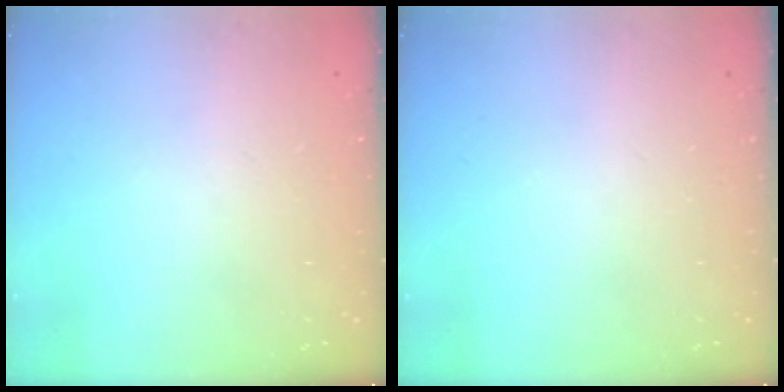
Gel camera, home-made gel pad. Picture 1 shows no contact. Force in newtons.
{"total": 0.0}